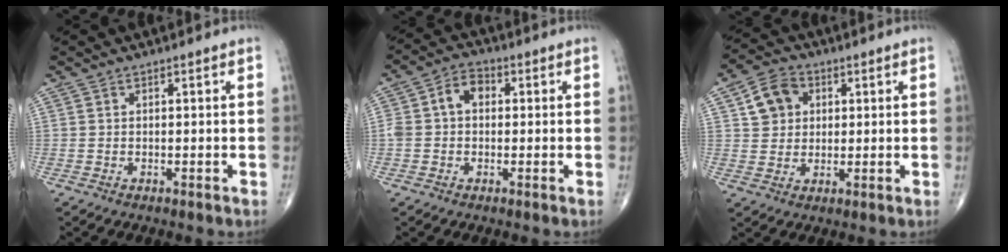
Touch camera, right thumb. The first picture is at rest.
{"total": 6.1, "force": [0.5, 4.4, 4.1], "torque": [-0.067, 0.026, 0.003]}
{"total": 7.6, "force": [2.2, 6.3, 3.6], "torque": [-0.040, 0.002, 0.035]}